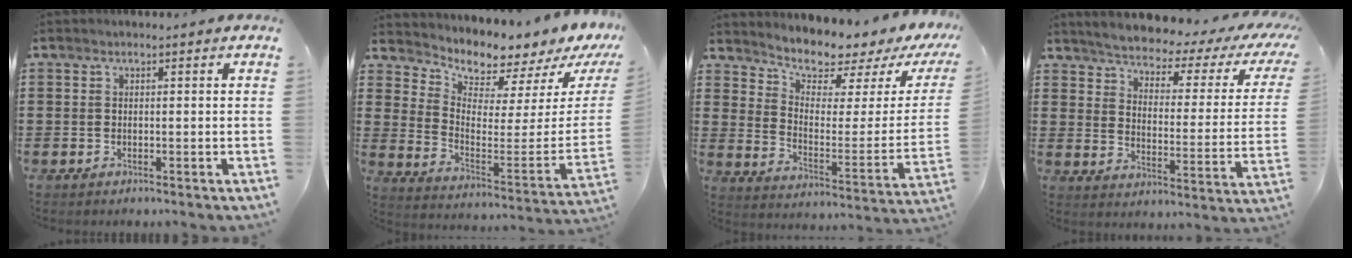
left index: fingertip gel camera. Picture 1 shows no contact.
{"total": 4.3, "force": [4.2, 0.1, -0.4], "torque": [-0.011, -0.069, 0.064]}
{"total": 5.0, "force": [4.8, 1.1, 0.8], "torque": [-0.040, -0.047, 0.077]}
{"total": 3.2, "force": [2.8, 0.2, 1.5], "torque": [-0.048, -0.028, 0.038]}